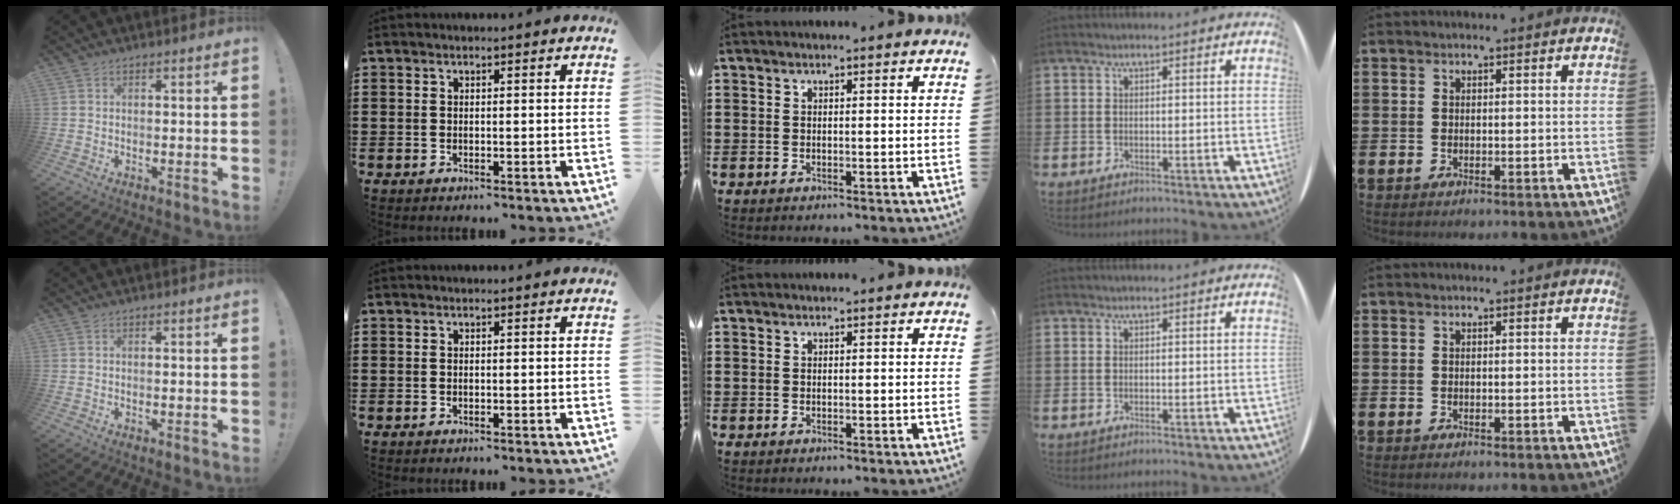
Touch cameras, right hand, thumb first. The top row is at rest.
{}